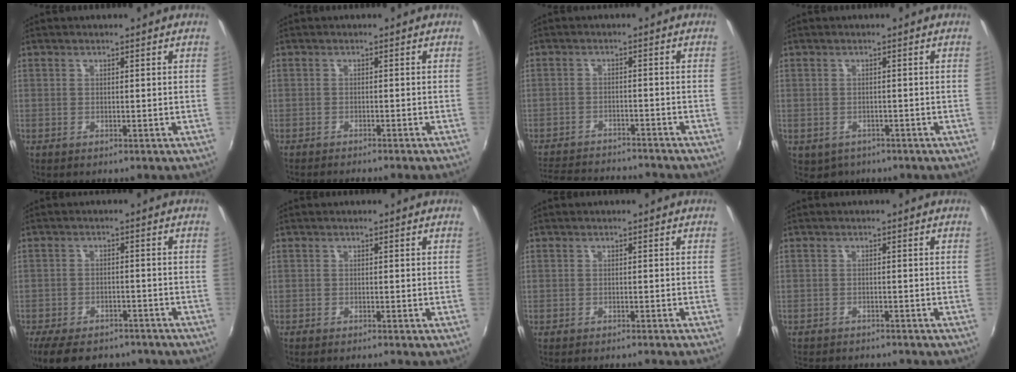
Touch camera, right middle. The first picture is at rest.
{"total": 3.1, "force": [-2.8, -0.3, 1.2], "torque": [-0.036, -0.008, -0.046]}
{"total": 13.9, "force": [-12.7, 2.6, 4.9], "torque": [-0.114, -0.009, -0.189]}
{"total": 2.8, "force": [-1.3, 2.3, 0.8], "torque": [-0.022, -0.005, -0.013]}
{"total": 15.0, "force": [-11.9, 5.9, 6.9], "torque": [-0.150, -0.024, -0.172]}
{"total": 1.3, "force": [-1.2, -0.2, 0.4], "torque": [-0.009, -0.008, -0.023]}
{"total": 2.8, "force": [-2.6, -0.1, 1.0], "torque": [-0.032, -0.009, -0.040]}
{"total": 7.8, "force": [-7.2, 1.7, 2.5], "torque": [-0.065, -0.018, -0.109]}